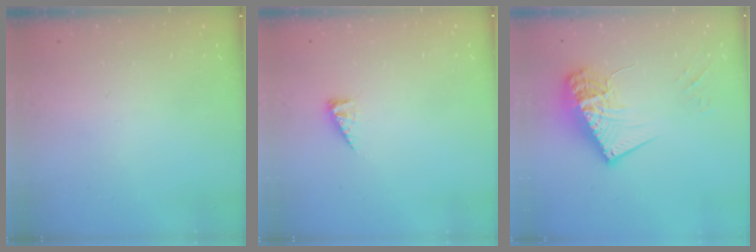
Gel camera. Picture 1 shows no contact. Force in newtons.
{"total": 3.1, "press": 3.0, "slide": 0.6}
{"total": 15.7, "press": 15.6, "slide": 1.6}